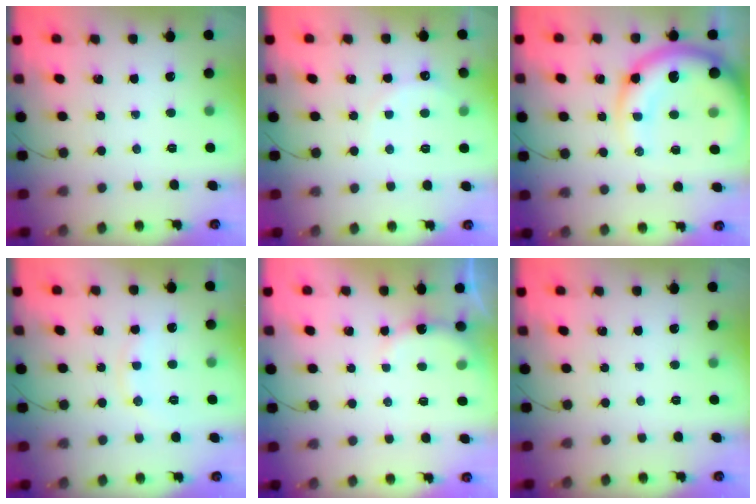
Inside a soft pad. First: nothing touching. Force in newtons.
{"total": 6.1, "press": 6.0, "slide": 1.3}
{"total": 16.5, "press": 16.1, "slide": 3.5}
{"total": 7.4, "press": 7.4, "slide": 0.7}
{"total": 7.1, "press": 6.9, "slide": 1.2}
{"total": 0.0}